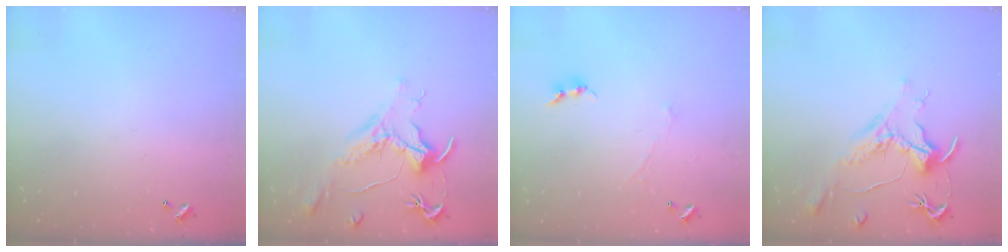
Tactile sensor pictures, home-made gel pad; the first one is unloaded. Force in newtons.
{"total": 1.6, "press": 1.3, "slide": 0.9}
{"total": 1.3, "press": 1.2, "slide": 0.5}
{"total": 1.6, "press": 1.3, "slide": 0.9}